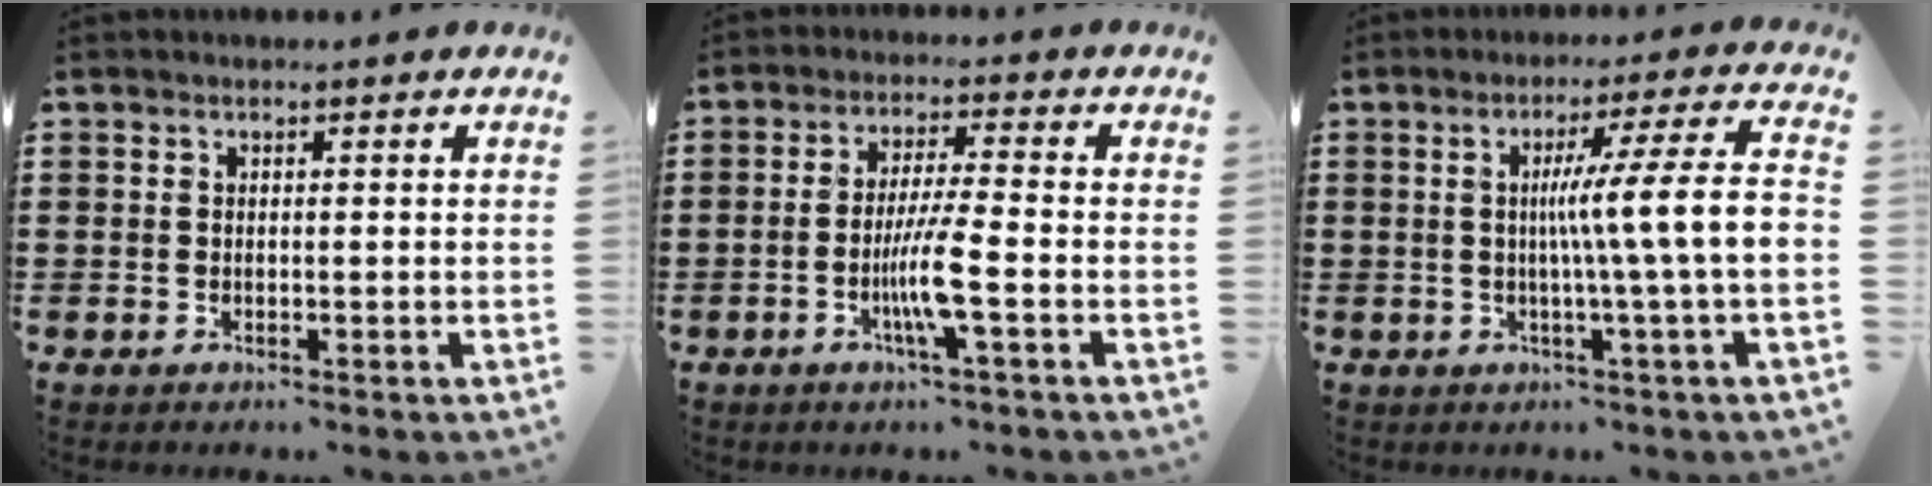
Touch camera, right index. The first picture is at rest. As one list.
[{"total": 6.7, "force": [-2.3, -0.1, 6.2], "torque": [-0.118, -0.012, -0.046]}, {"total": 10.0, "force": [-0.2, -0.7, 10.0], "torque": [-0.171, -0.008, -0.014]}]